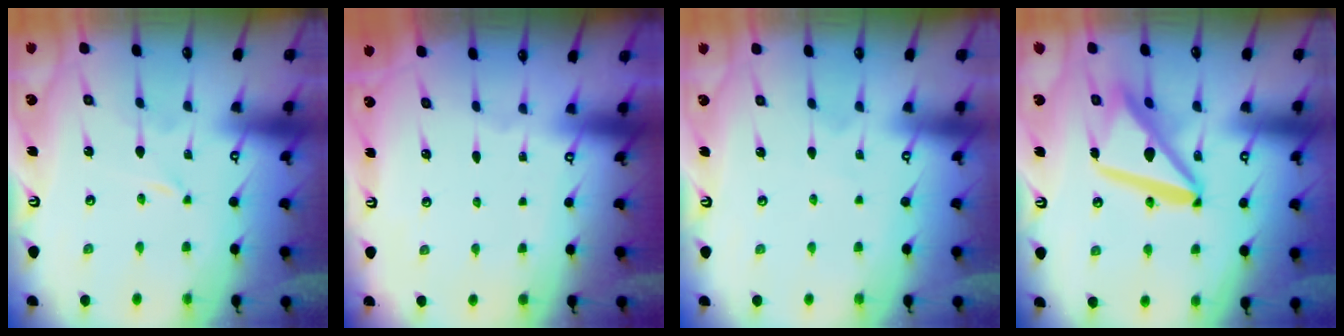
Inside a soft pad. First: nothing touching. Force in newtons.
{"total": 0.0}
{"total": 2.2, "press": 2.2, "slide": 0.2}
{"total": 14.8, "press": 14.7, "slide": 1.7}